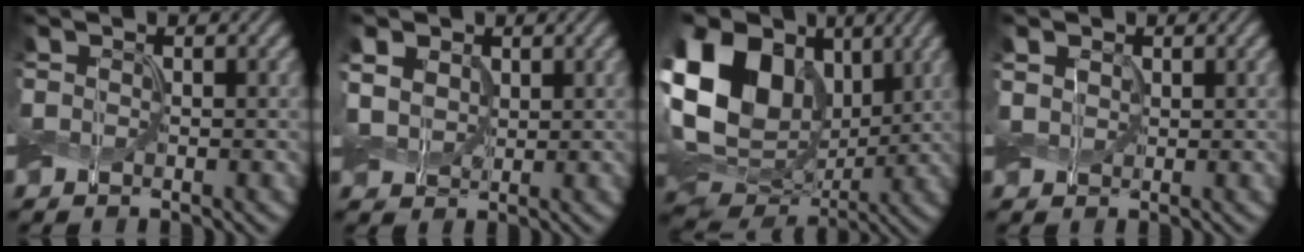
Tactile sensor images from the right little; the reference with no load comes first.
{"total": 4.5, "force": [1.3, 3.5, 2.5], "torque": [-0.084, 0.007, 0.017]}
{"total": 19.8, "force": [5.2, 14.4, 12.6], "torque": [-0.260, 0.048, 0.091]}
{"total": 1.7, "force": [0.5, 1.3, 0.8], "torque": [-0.026, 0.000, 0.007]}